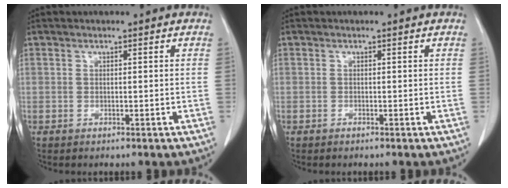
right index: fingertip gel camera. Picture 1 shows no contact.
{"total": 0.0}